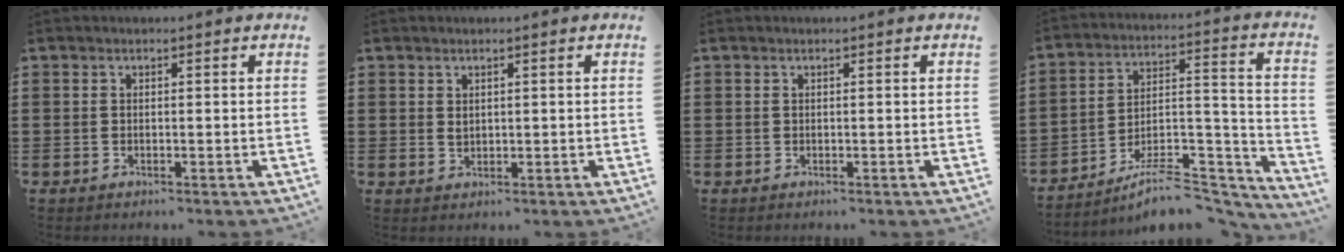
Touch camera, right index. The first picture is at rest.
{"total": 1.3, "force": [0.8, 0.8, 0.6], "torque": [-0.014, 0.003, 0.015]}
{"total": 0.0}
{"total": 8.5, "force": [-6.8, 2.8, 4.4], "torque": [-0.065, 0.014, -0.126]}